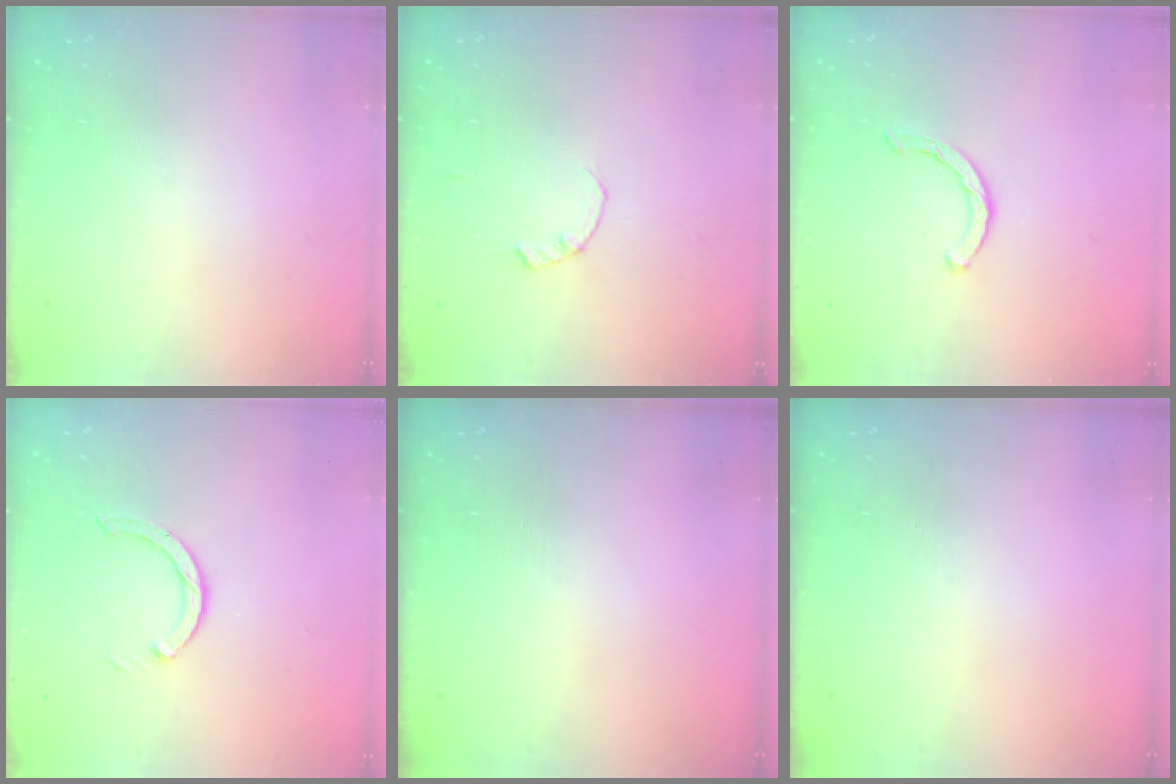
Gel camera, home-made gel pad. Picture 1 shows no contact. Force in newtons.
{"total": 0.0}
{"total": 2.1, "press": 2.1, "slide": 0.3}
{"total": 3.0, "press": 3.0, "slide": 0.3}
{"total": 0.0}
{"total": 0.0}